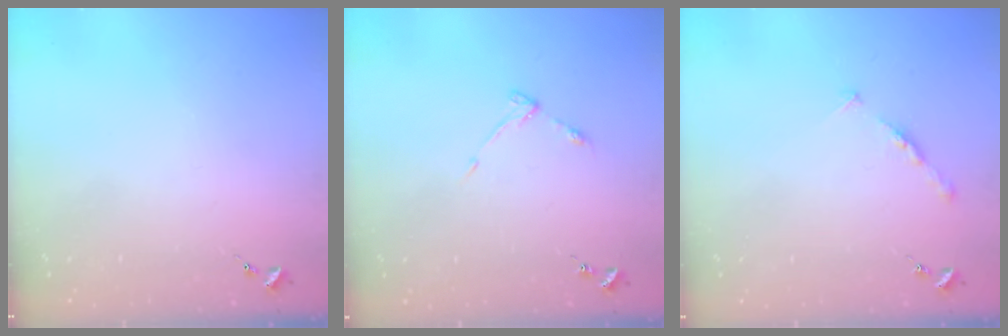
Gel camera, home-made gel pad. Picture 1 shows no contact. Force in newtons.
{"total": 3.9, "press": 3.9, "slide": 0.6}
{"total": 4.8, "press": 4.7, "slide": 0.5}